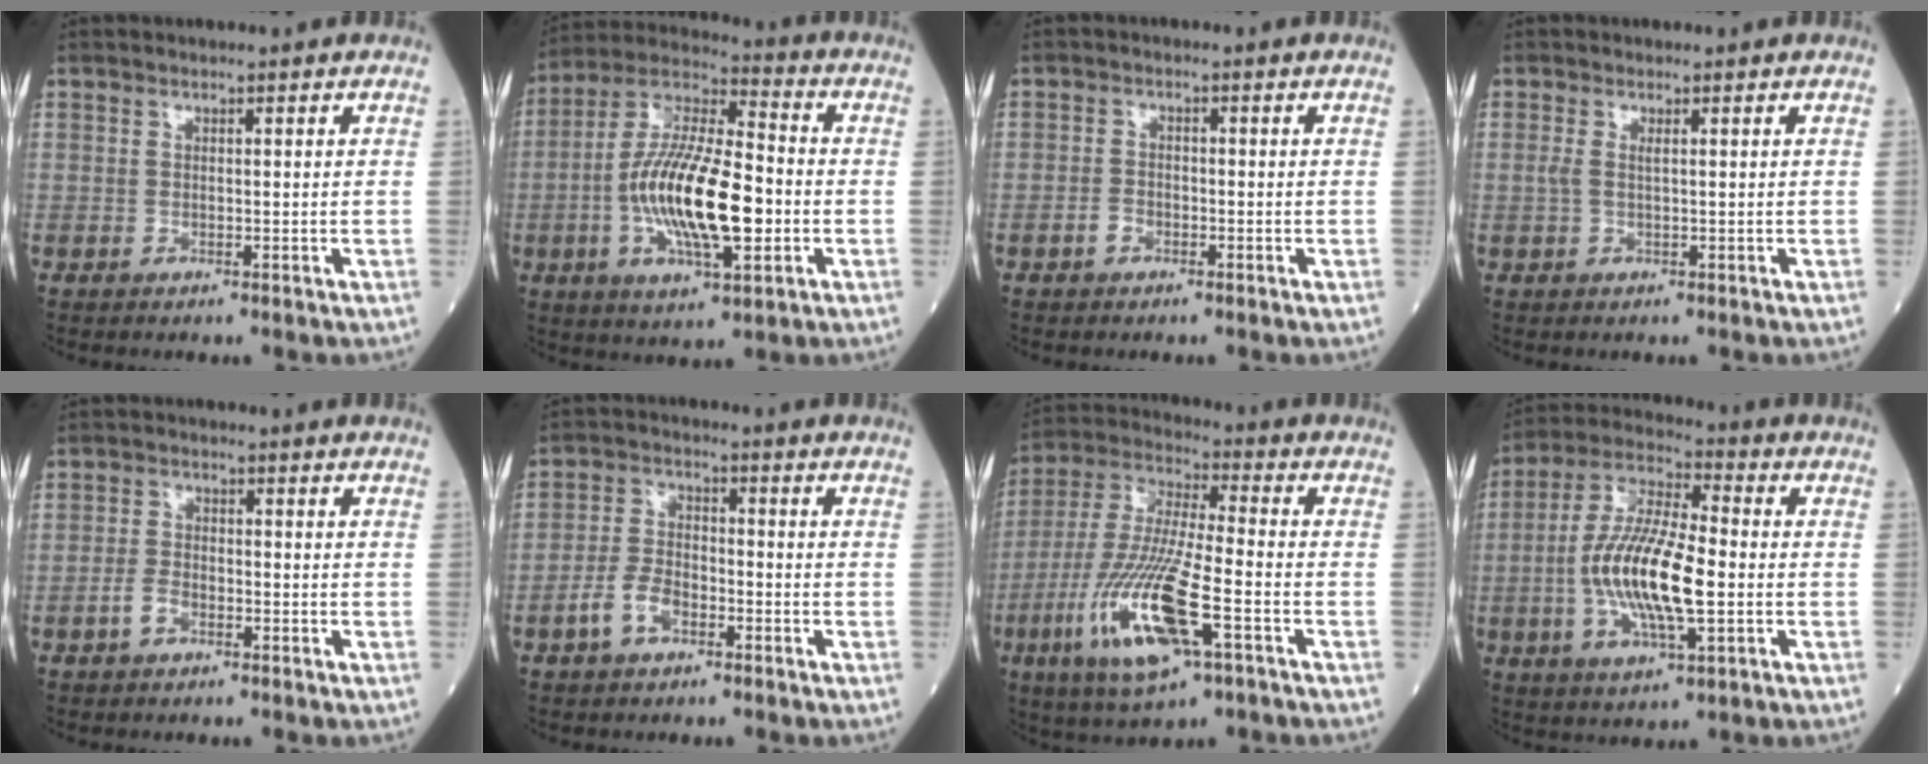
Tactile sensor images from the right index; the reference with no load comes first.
{"total": 17.6, "force": [-3.1, 4.8, 16.7], "torque": [-0.329, 0.001, -0.055]}
{"total": 1.7, "force": [-0.9, 1.1, 0.9], "torque": [-0.015, 0.005, -0.017]}
{"total": 1.3, "force": [0.3, 0.3, 1.2], "torque": [-0.038, 0.006, 0.008]}
{"total": 2.5, "force": [-1.4, 1.3, 1.7], "torque": [-0.034, 0.004, -0.027]}
{"total": 5.4, "force": [-2.8, 2.9, 3.6], "torque": [-0.080, 0.009, -0.057]}
{"total": 17.4, "force": [-6.5, 3.2, 15.9], "torque": [-0.340, -0.021, -0.115]}
{"total": 15.0, "force": [-2.1, 3.8, 14.4], "torque": [-0.292, 0.001, -0.037]}